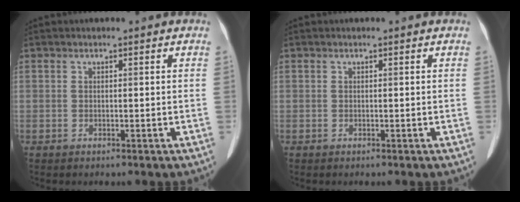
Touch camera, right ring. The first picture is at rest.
{"total": 0.0}